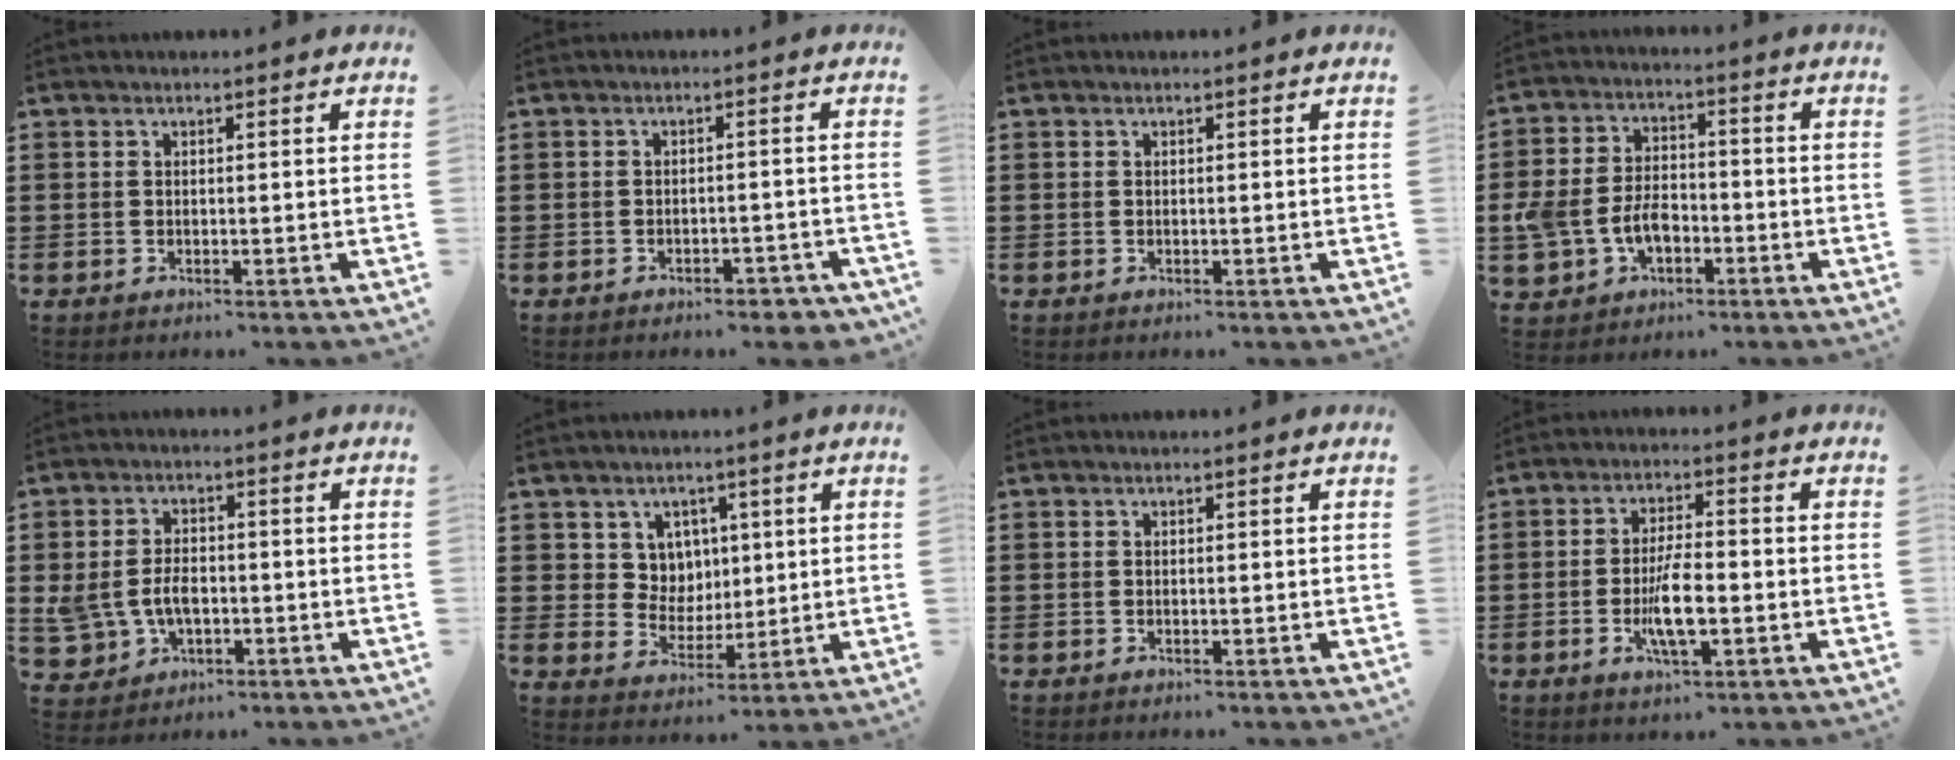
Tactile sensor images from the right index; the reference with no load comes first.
{"total": 2.0, "force": [-1.9, 0.3, 0.6], "torque": [-0.016, -0.002, -0.037]}
{"total": 0.0}
{"total": 6.9, "force": [-2.1, 4.9, 4.4], "torque": [-0.113, 0.004, -0.044]}
{"total": 5.1, "force": [-0.9, 4.0, 3.1], "torque": [-0.078, 0.003, -0.018]}
{"total": 5.8, "force": [2.4, 5.1, 1.3], "torque": [-0.046, 0.007, 0.043]}
{"total": 0.0}
{"total": 6.8, "force": [-1.7, 2.0, 6.3], "torque": [-0.131, -0.007, -0.034]}